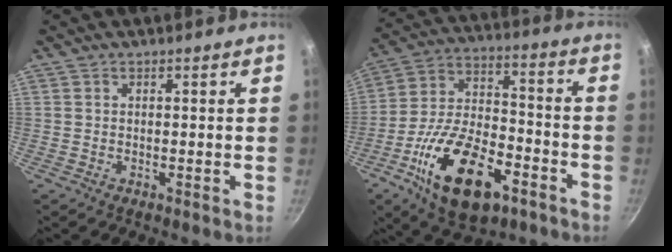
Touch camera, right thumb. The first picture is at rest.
{"total": 22.0, "force": [-10.3, 11.1, 15.9], "torque": [-0.264, 0.044, -0.177]}